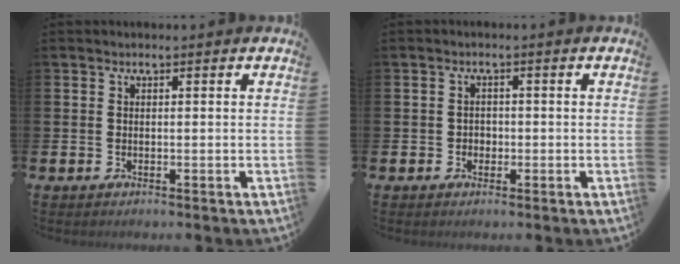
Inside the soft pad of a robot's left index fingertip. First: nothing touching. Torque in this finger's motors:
{"motor_torque": [0.07, 0.02, -0.08, 0.00]}